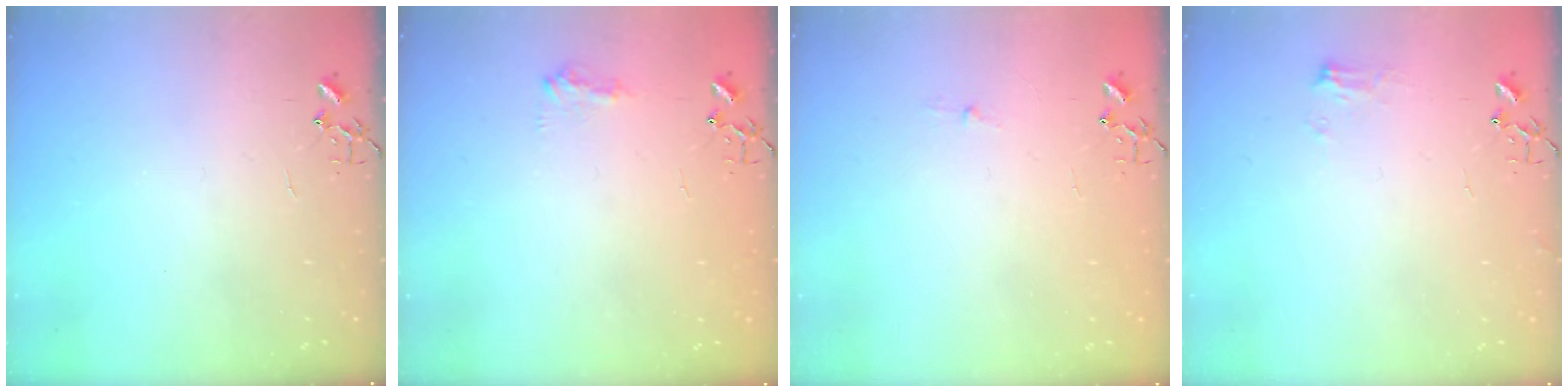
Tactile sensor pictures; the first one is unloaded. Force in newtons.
{"total": 7.9, "press": 7.9, "slide": 0.6}
{"total": 2.6, "press": 2.5, "slide": 0.4}
{"total": 6.8, "press": 6.8, "slide": 0.8}